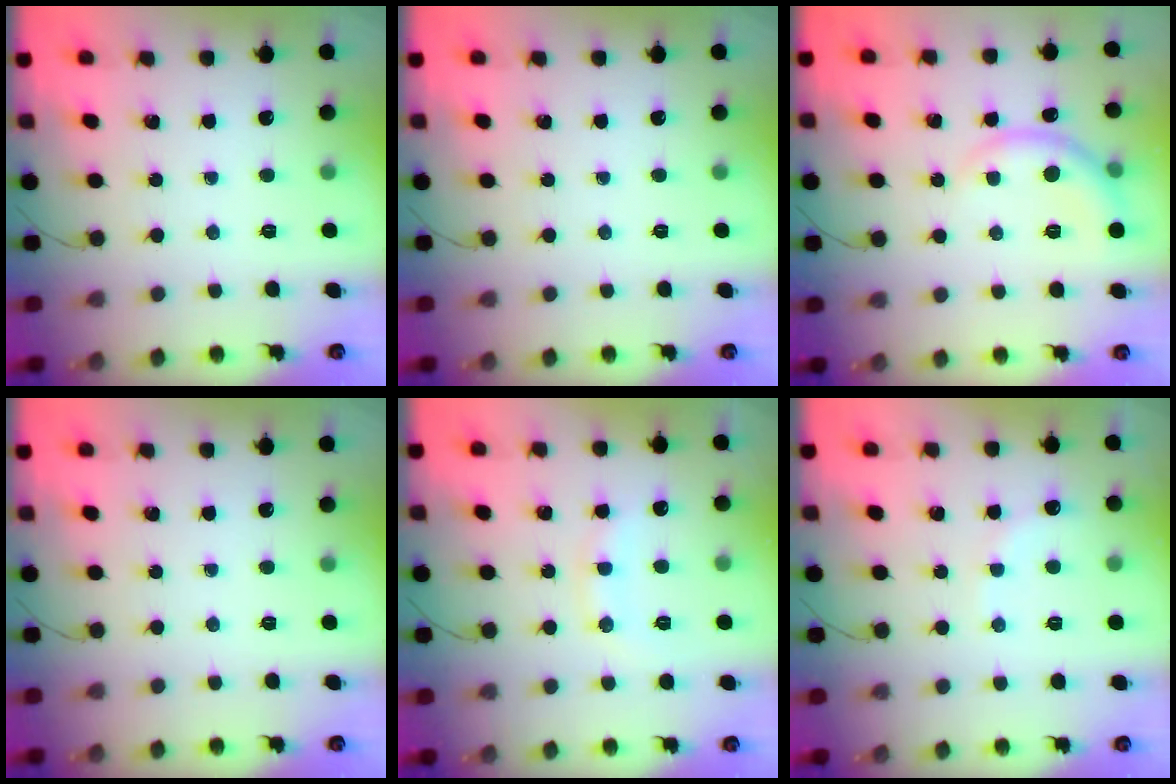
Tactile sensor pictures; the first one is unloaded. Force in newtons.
{"total": 0.0}
{"total": 6.7, "press": 6.7, "slide": 0.7}
{"total": 0.0}
{"total": 9.3, "press": 9.2, "slide": 1.0}
{"total": 5.9, "press": 5.8, "slide": 0.8}